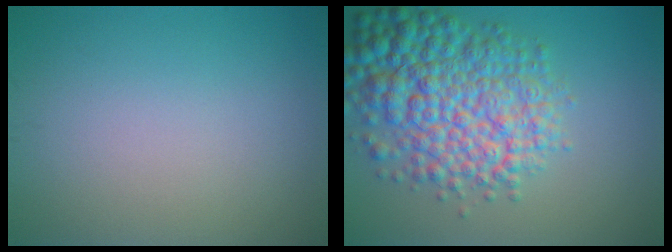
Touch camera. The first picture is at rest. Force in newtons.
{"total": 9.0, "press": 9.0, "slide": 0.2}